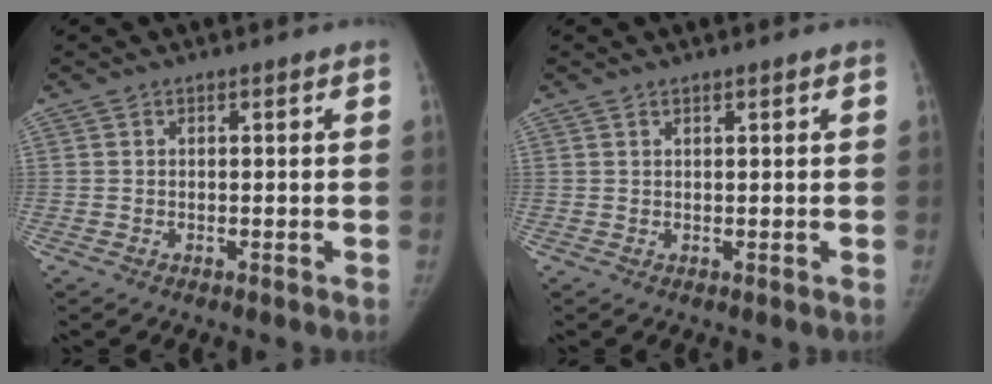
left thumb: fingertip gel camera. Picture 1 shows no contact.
{"total": 0.5, "force": [0.4, 0.0, 0.3], "torque": [-0.006, -0.002, 0.008]}